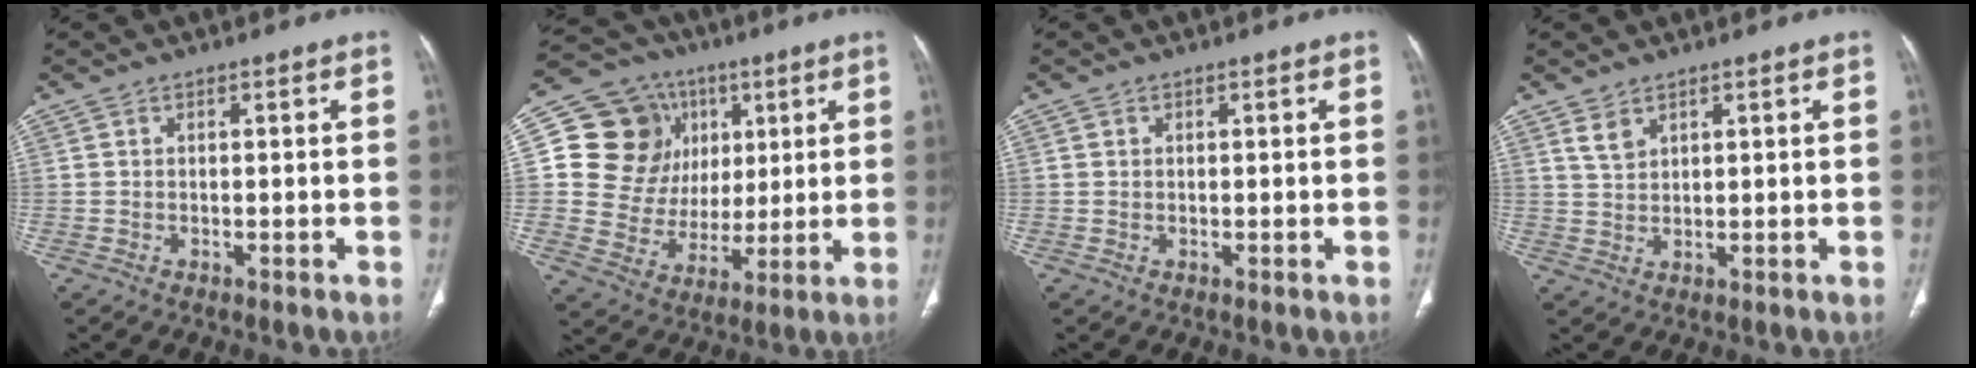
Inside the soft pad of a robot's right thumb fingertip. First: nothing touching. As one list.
[{"total": 17.9, "force": [5.1, 15.7, 6.9], "torque": [-0.068, 0.015, 0.105]}, {"total": 0.7, "force": [0.3, 0.6, 0.1], "torque": [0.004, -0.001, 0.005]}, {"total": 2.9, "force": [2.0, 1.6, 1.3], "torque": [-0.021, -0.010, 0.048]}]